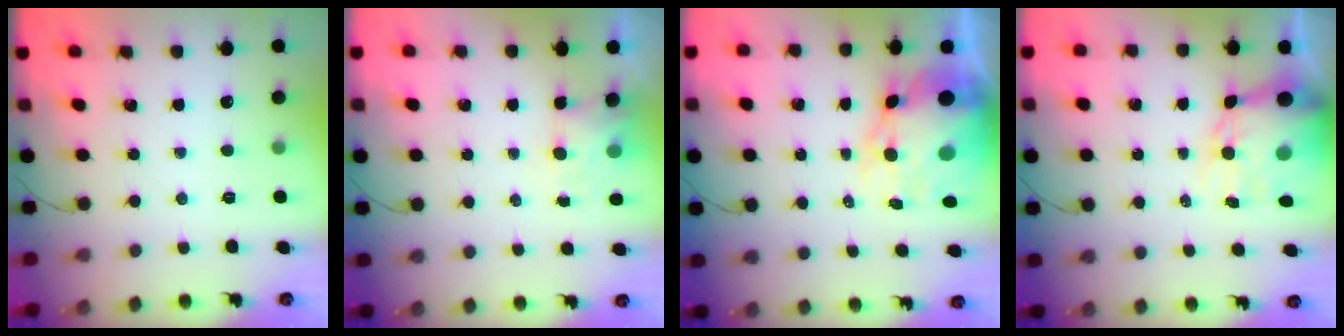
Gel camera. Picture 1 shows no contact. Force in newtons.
{"total": 3.8, "press": 3.7, "slide": 1.1}
{"total": 14.0, "press": 13.6, "slide": 3.6}
{"total": 11.8, "press": 11.4, "slide": 3.0}